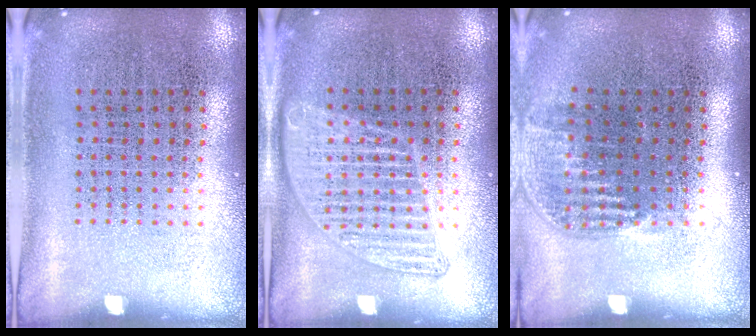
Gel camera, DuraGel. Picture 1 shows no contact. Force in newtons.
{"total": 1.2, "press": 1.2, "slide": 0.1}
{"total": 1.1, "press": 0.9, "slide": 0.6}